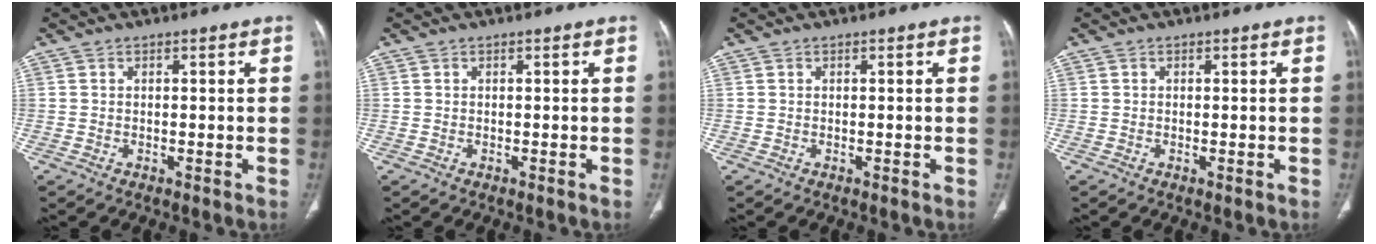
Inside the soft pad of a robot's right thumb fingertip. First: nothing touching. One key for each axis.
{"total": 0.0}
{"total": 0.0}
{"total": 0.0}